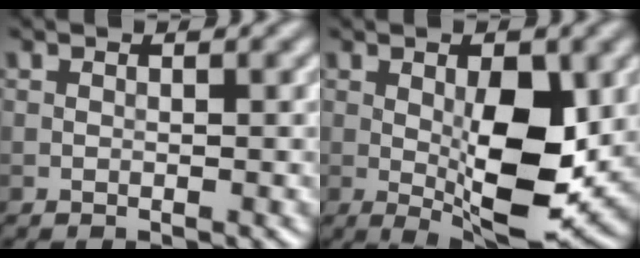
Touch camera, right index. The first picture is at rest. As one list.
[{"total": 7.7, "force": [0.0, 2.9, 7.1], "torque": [-0.109, -0.012, 0.007]}]